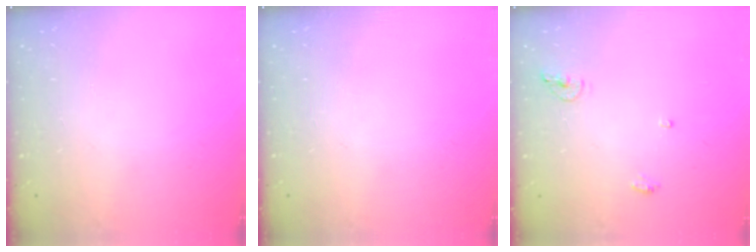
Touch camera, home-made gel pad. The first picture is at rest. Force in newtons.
{"total": 0.0}
{"total": 5.7, "press": 5.7, "slide": 0.9}